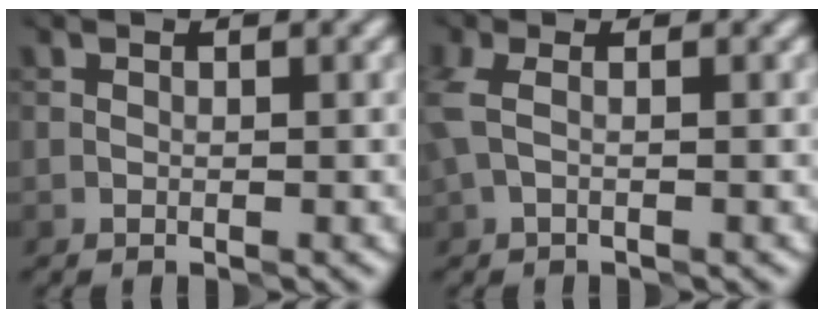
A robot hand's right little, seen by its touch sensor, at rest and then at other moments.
{"total": 1.9, "force": [0.0, 1.0, 1.7], "torque": [-0.061, 0.006, -0.001]}